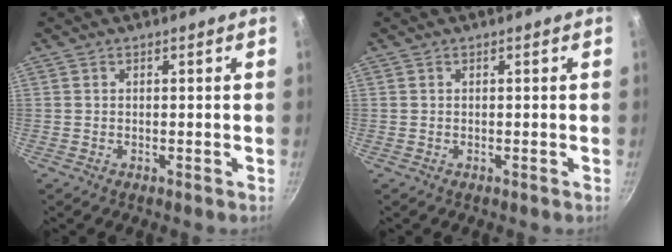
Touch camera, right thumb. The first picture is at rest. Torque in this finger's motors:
{"motor_torque": [-0.04, -0.04, 0.09, 0.01, 0.00]}